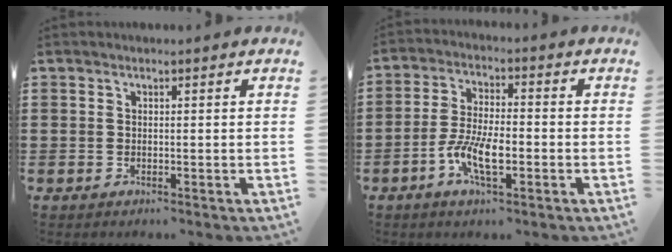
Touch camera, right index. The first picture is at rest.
{"total": 7.5, "force": [-2.8, 2.5, 6.5], "torque": [-0.146, -0.010, -0.058]}